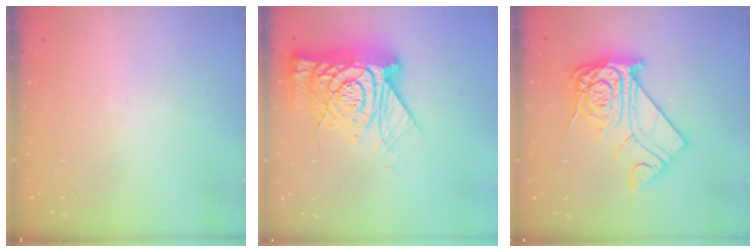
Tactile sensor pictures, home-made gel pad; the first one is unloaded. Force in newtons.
{"total": 22.0, "press": 21.9, "slide": 2.2}
{"total": 16.2, "press": 16.1, "slide": 1.3}